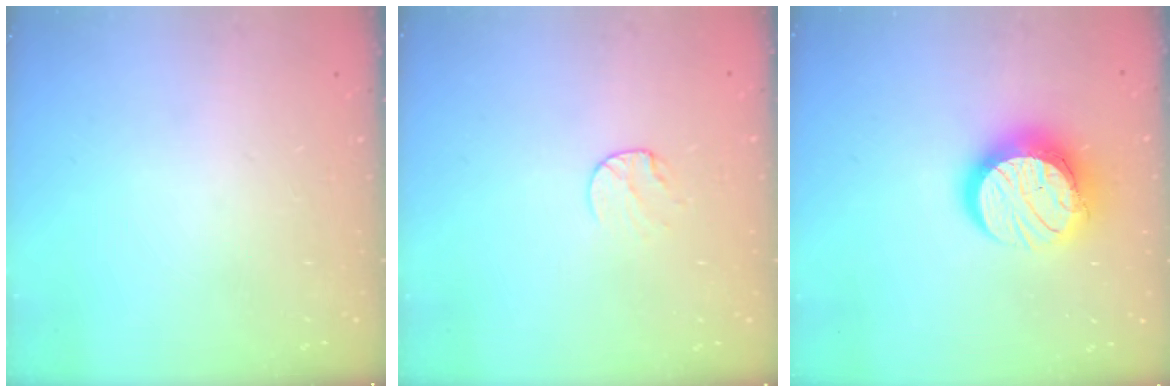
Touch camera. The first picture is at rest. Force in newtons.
{"total": 5.3, "press": 5.3, "slide": 0.6}
{"total": 14.4, "press": 14.3, "slide": 1.7}